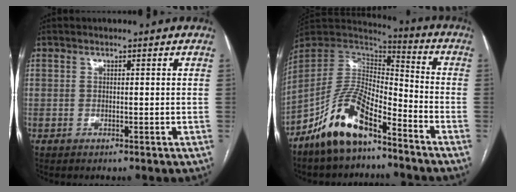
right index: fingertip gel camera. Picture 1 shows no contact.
{"total": 13.3, "force": [-9.0, 4.6, 8.7], "torque": [-0.175, 0.017, -0.170]}